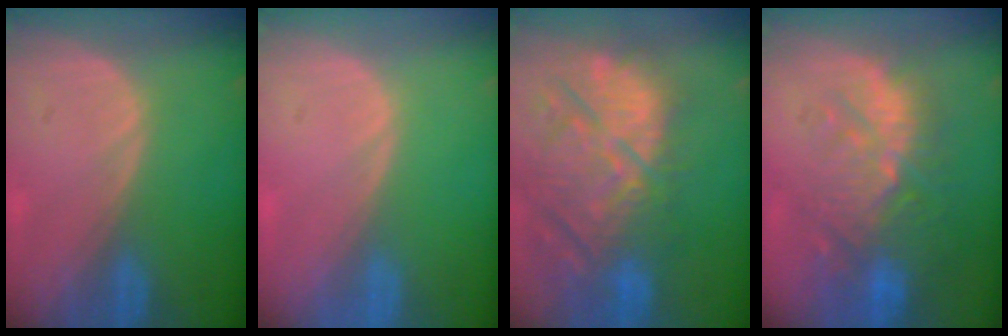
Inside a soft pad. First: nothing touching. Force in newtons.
{"total": 0.0}
{"total": 14.4, "press": 12.6, "slide": 6.9}
{"total": 11.2, "press": 9.9, "slide": 5.2}